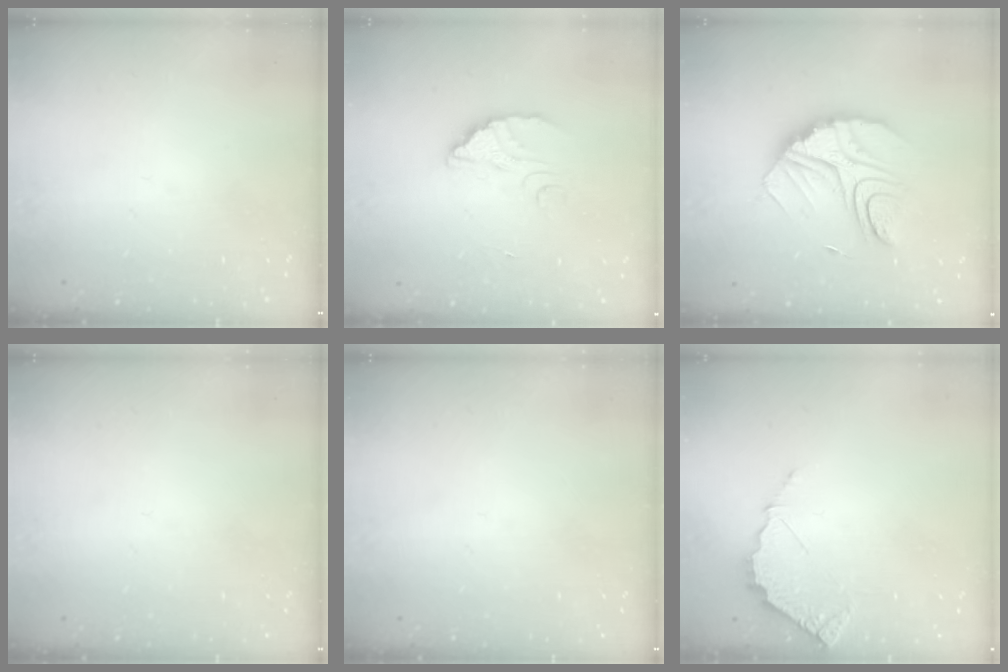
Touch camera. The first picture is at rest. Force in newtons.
{"total": 2.9, "press": 2.9, "slide": 0.0}
{"total": 13.3, "press": 13.3, "slide": 0.9}
{"total": 0.0}
{"total": 0.0}
{"total": 4.2, "press": 4.2, "slide": 0.3}